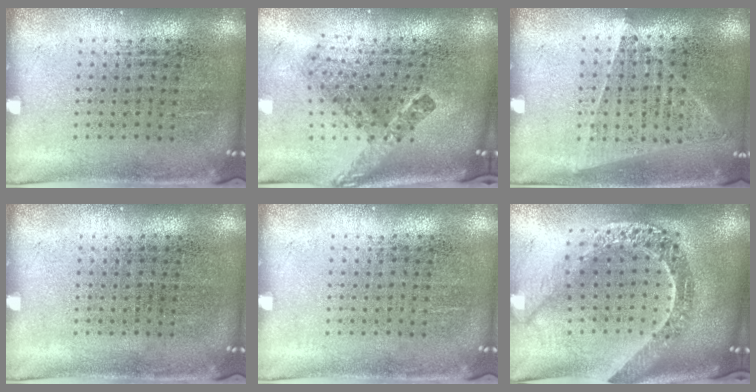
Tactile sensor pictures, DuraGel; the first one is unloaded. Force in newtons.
{"total": 2.5, "press": 1.6, "slide": 2.0}
{"total": 1.2, "press": 1.1, "slide": 0.1}
{"total": 0.0}
{"total": 0.0}
{"total": 2.7, "press": 2.2, "slide": 1.6}